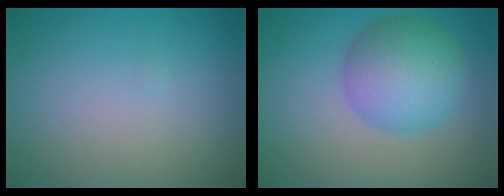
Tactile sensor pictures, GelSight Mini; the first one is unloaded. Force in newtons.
{"total": 6.5, "press": 6.5, "slide": 0.2}